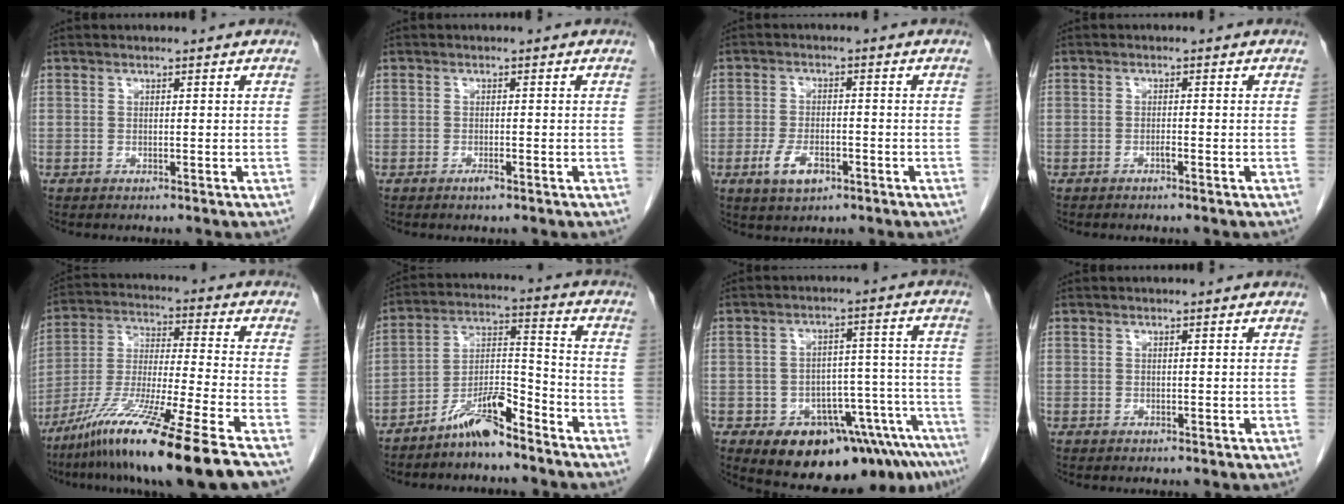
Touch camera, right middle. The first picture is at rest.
{"total": 1.0, "force": [-0.7, 0.1, 0.7], "torque": [-0.014, 0.000, -0.011]}
{"total": 5.0, "force": [-2.4, 2.3, 3.7], "torque": [-0.078, -0.005, -0.038]}
{"total": 0.9, "force": [-0.6, 0.0, 0.6], "torque": [-0.013, 0.001, -0.012]}
{"total": 18.8, "force": [-13.3, -1.6, 13.2], "torque": [-0.251, -0.054, -0.238]}
{"total": 8.7, "force": [-6.9, 1.7, 5.0], "torque": [-0.098, 0.013, -0.127]}
{"total": 16.1, "force": [-11.2, 6.6, 9.6], "torque": [-0.074, 0.044, -0.150]}
{"total": 0.0}